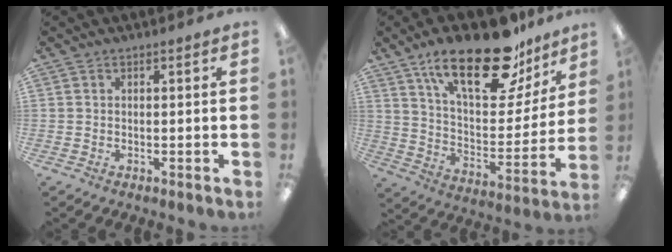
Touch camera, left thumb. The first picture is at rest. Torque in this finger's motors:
{"motor_torque": [0.45, 0.49, 1.55, -1.22, 0.28]}